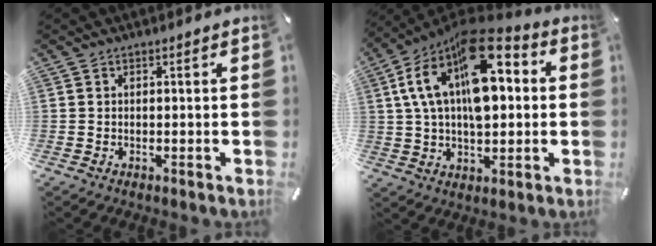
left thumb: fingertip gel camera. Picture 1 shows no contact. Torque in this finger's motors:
{"motor_torque": [2.49, 2.52, 1.68, -1.09, 0.45]}